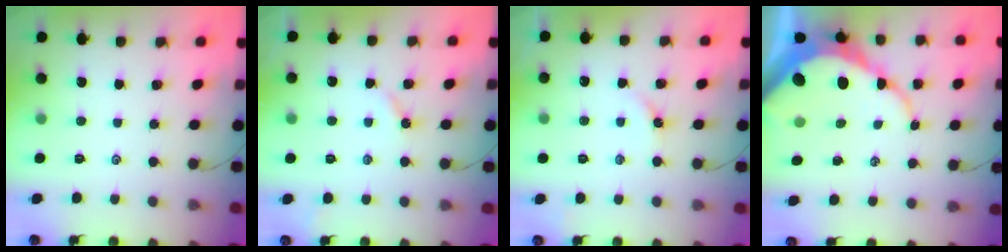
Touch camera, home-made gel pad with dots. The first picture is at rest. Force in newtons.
{"total": 2.0, "press": 2.0, "slide": 0.3}
{"total": 3.0, "press": 3.0, "slide": 0.4}
{"total": 11.5, "press": 11.5, "slide": 1.0}